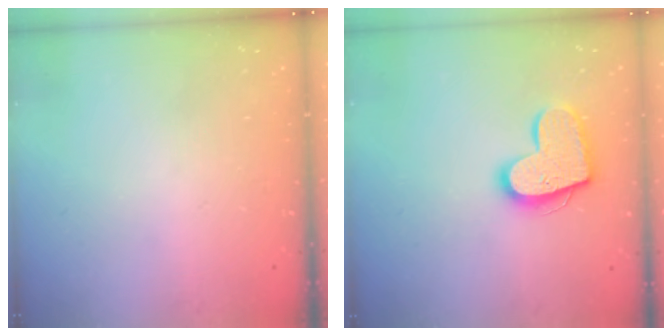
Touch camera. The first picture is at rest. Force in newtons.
{"total": 14.8, "press": 14.8, "slide": 1.0}